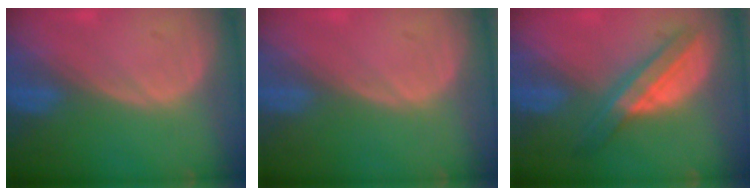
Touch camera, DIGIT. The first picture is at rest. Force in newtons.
{"total": 0.0}
{"total": 6.2, "press": 6.2, "slide": 0.1}